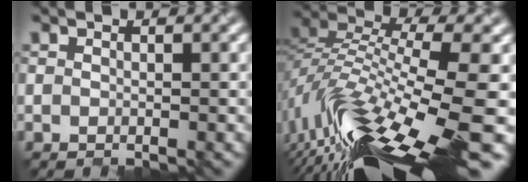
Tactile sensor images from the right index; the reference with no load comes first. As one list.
[{"total": 13.6, "force": [-7.8, 3.5, 10.5], "torque": [-0.211, 0.007, -0.133]}]